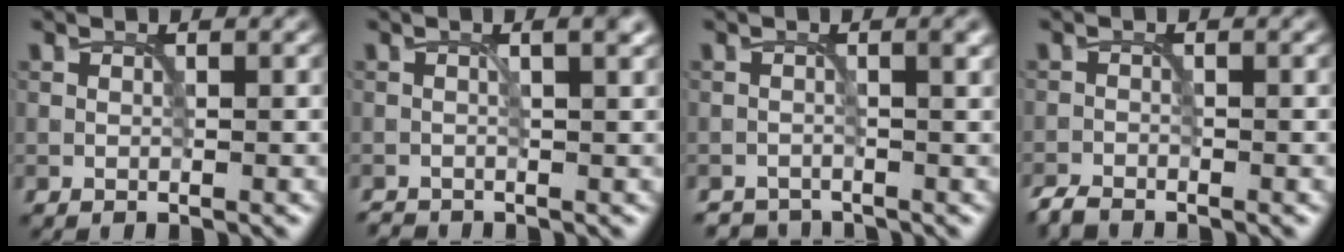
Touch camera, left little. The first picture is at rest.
{"total": 2.0, "force": [-0.5, 0.7, 1.9], "torque": [-0.021, 0.000, -0.013]}
{"total": 1.8, "force": [-1.6, 0.6, 0.6], "torque": [-0.005, -0.006, -0.030]}
{"total": 1.6, "force": [-1.5, 0.2, 0.3], "torque": [-0.007, -0.005, -0.036]}